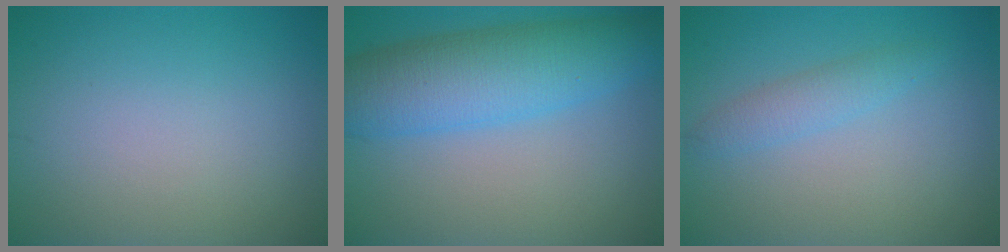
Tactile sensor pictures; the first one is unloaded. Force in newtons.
{"total": 7.9, "press": 7.9, "slide": 0.2}
{"total": 2.0, "press": 2.0, "slide": 0.1}